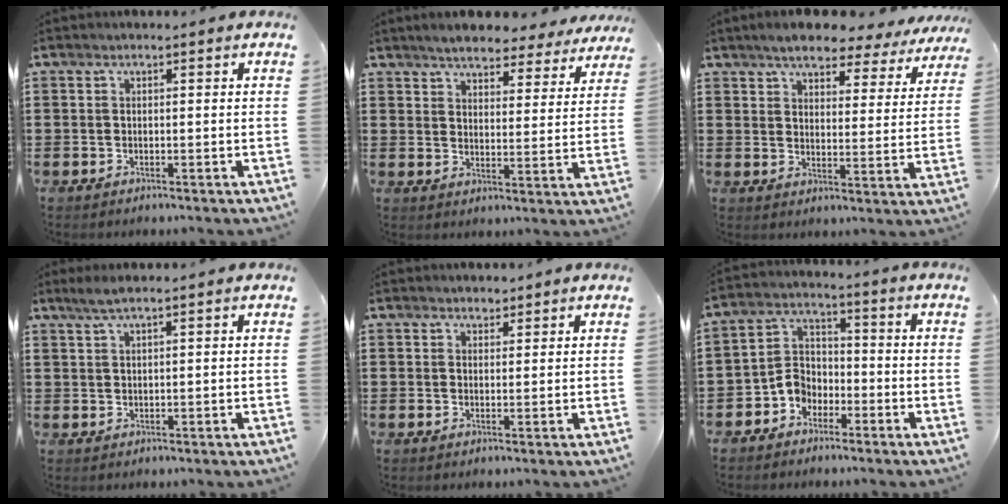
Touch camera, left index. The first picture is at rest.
{"total": 5.1, "force": [4.9, 0.5, 1.1], "torque": [-0.043, -0.022, 0.086]}
{"total": 6.0, "force": [5.5, 1.1, 2.0], "torque": [-0.056, -0.025, 0.094]}
{"total": 2.1, "force": [1.4, 0.0, 1.6], "torque": [-0.032, 0.002, 0.026]}
{"total": 1.5, "force": [1.4, 0.6, 0.0], "torque": [-0.003, 0.005, 0.027]}
{"total": 4.9, "force": [-3.4, 3.3, 1.5], "torque": [-0.048, 0.005, -0.073]}